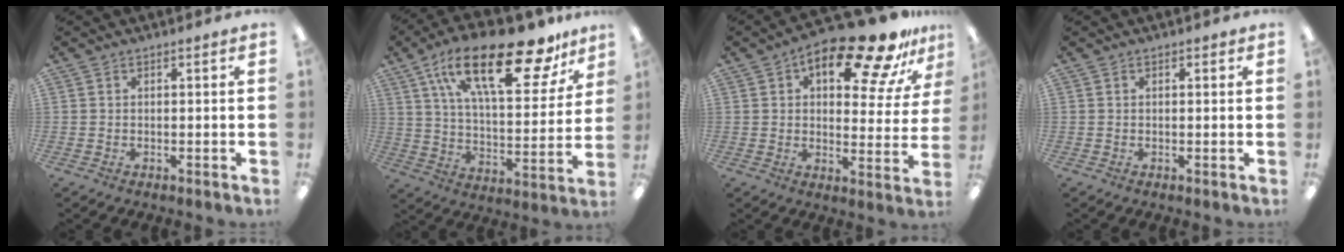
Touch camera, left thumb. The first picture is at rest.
{"total": 26.6, "force": [16.5, 9.9, 18.4], "torque": [-0.298, -0.086, 0.271]}
{"total": 18.5, "force": [11.6, 7.5, 12.3], "torque": [-0.170, -0.069, 0.185]}
{"total": 0.5, "force": [0.3, 0.4, 0.3], "torque": [0.002, 0.000, 0.003]}